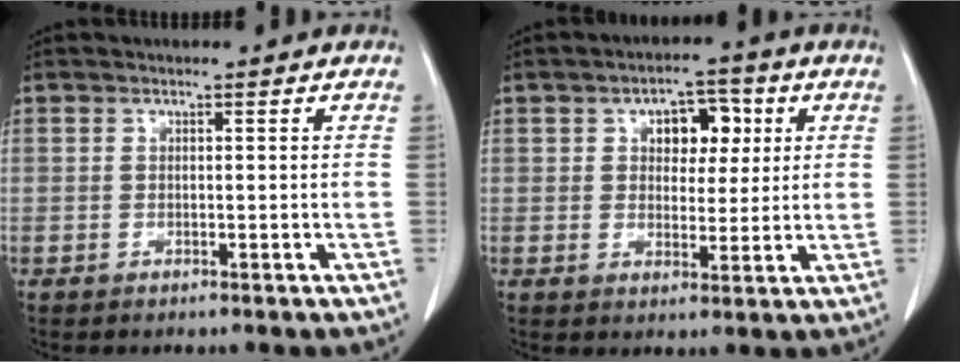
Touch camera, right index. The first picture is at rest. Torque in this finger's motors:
{"motor_torque": [0.50, 0.49, 0.08, 0.05]}